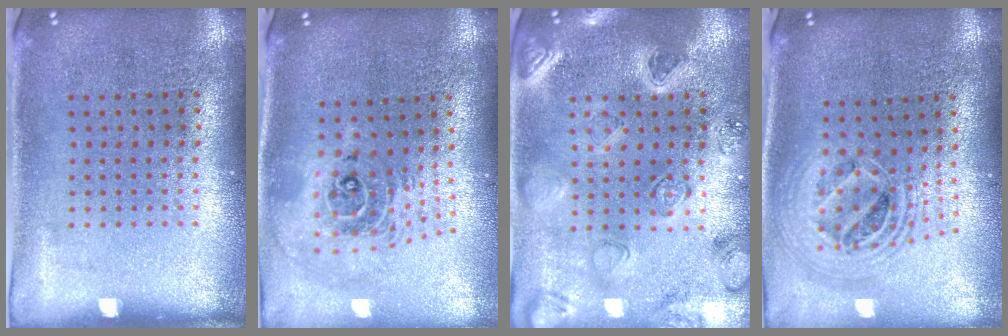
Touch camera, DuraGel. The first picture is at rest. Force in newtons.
{"total": 2.3, "press": 1.7, "slide": 1.5}
{"total": 2.1, "press": 2.1, "slide": 0.2}
{"total": 2.3, "press": 1.7, "slide": 1.5}